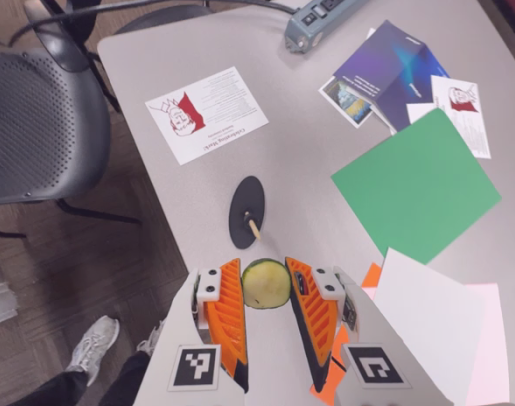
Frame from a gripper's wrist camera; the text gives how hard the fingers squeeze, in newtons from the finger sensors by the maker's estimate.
{"total": 8.0, "left": 8.1, "right": 7.9}